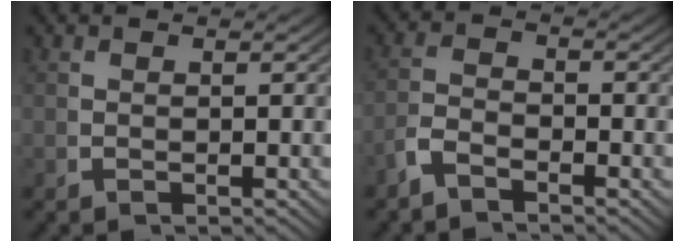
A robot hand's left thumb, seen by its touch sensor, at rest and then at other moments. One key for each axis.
{"total": 2.2, "fx": -1.8, "fy": 0.9, "fz": 0.9, "tx": -0.017, "ty": -0.006, "tz": -0.039}